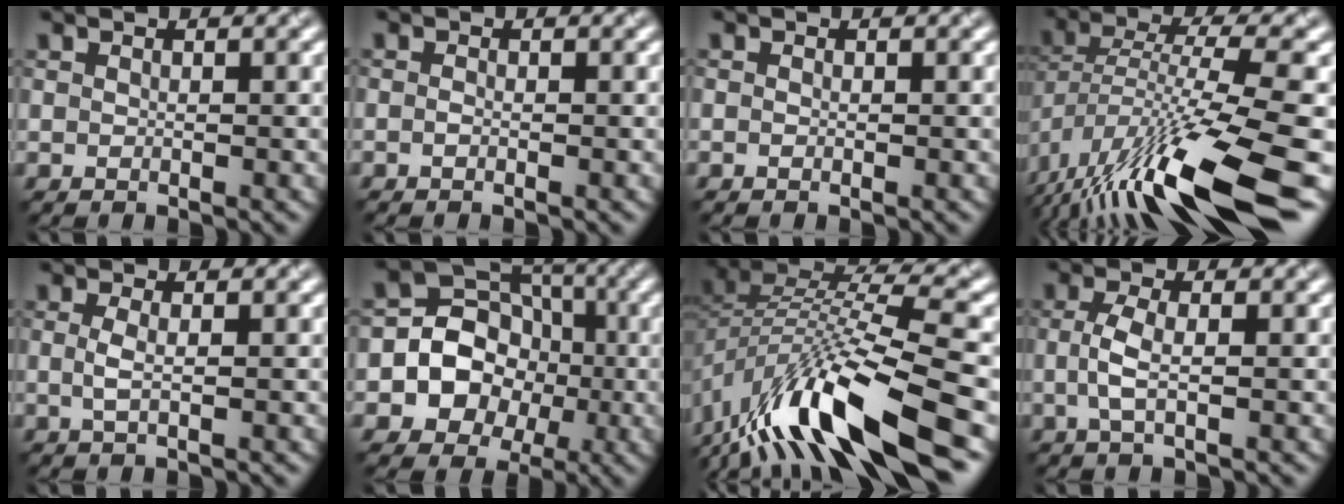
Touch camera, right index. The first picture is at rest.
{"total": 0.5, "force": [-0.4, 0.2, 0.3], "torque": [-0.010, -0.003, -0.009]}
{"total": 0.0}
{"total": 14.2, "force": [-7.5, 3.4, 11.5], "torque": [-0.226, 0.002, -0.129]}
{"total": 1.4, "force": [-0.2, 0.3, 1.4], "torque": [-0.032, -0.004, -0.006]}
{"total": 8.5, "force": [-1.5, 7.6, 3.6], "torque": [-0.049, 0.012, -0.054]}
{"total": 13.7, "force": [-7.8, 3.9, 10.6], "torque": [-0.207, 0.009, -0.137]}
{"total": 2.6, "force": [-0.3, 0.8, 2.4], "torque": [-0.059, -0.003, -0.011]}